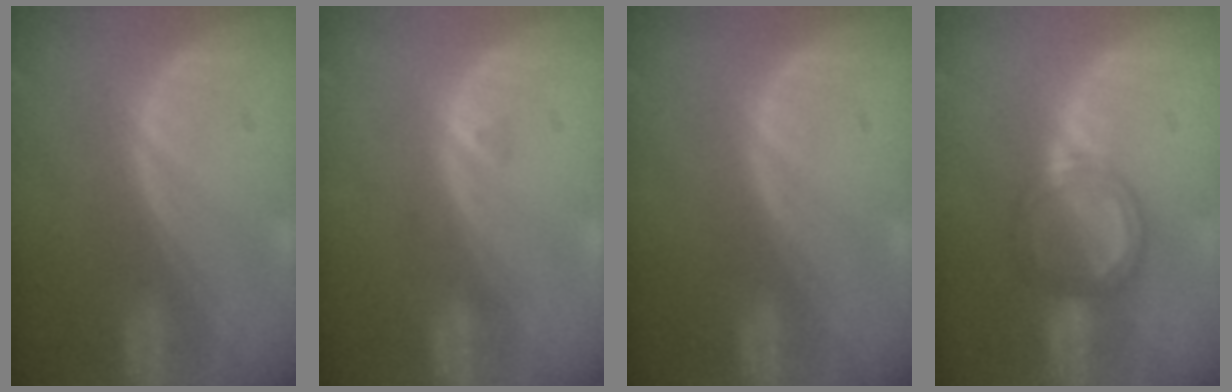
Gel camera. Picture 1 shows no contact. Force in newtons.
{"total": 0.7, "press": 0.7, "slide": 0.2}
{"total": 0.0}
{"total": 5.4, "press": 5.2, "slide": 1.7}